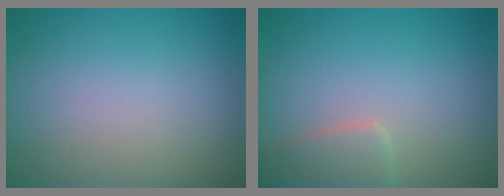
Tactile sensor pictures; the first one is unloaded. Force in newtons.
{"total": 2.4, "press": 2.4, "slide": 0.1}